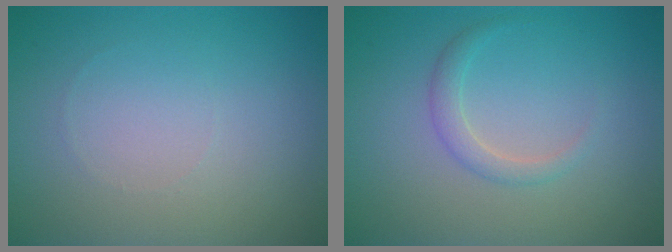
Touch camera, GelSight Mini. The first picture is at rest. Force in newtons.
{"total": 1.6, "press": 1.6, "slide": 0.1}